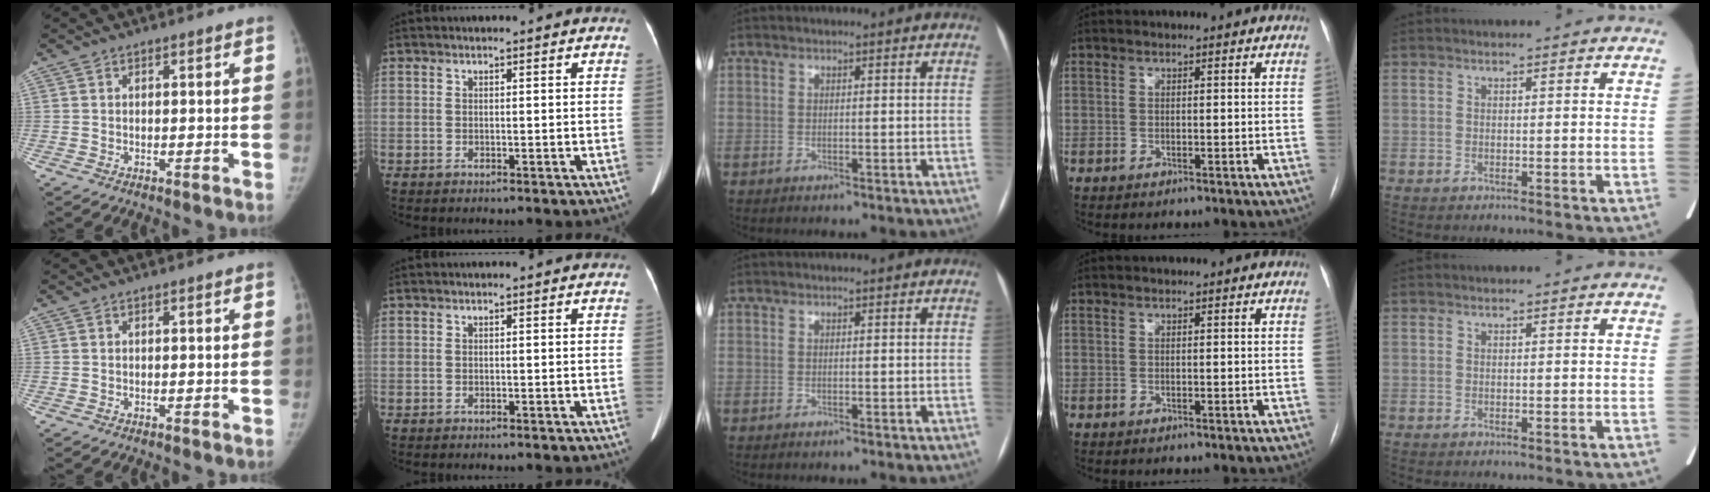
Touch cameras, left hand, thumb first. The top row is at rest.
{}